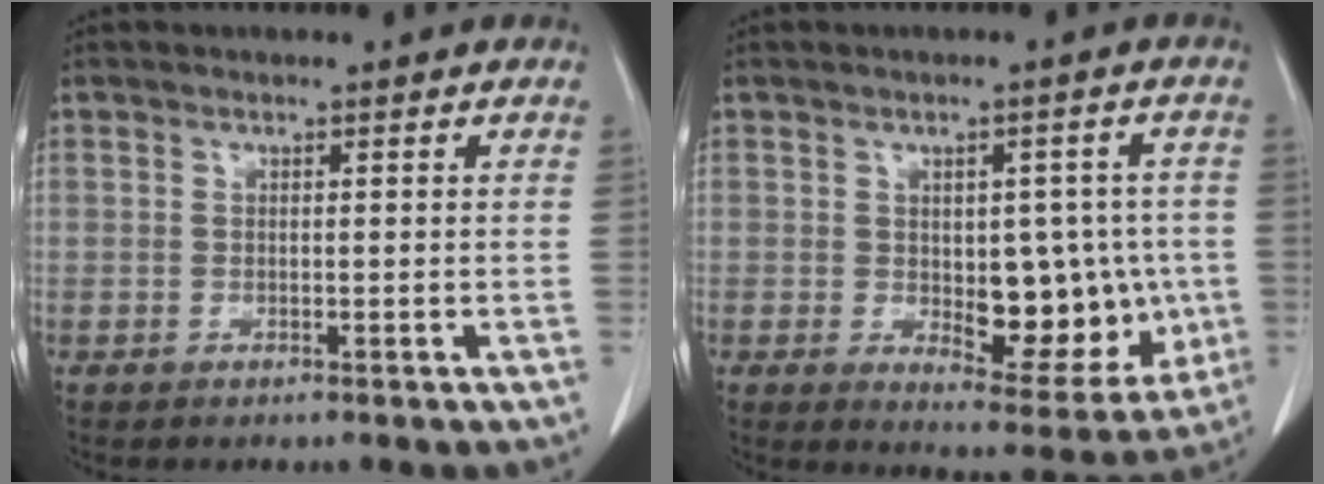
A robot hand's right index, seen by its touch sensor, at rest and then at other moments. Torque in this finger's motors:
{"motor_torque": [0.46, 0.46, 0.25, 0.06]}